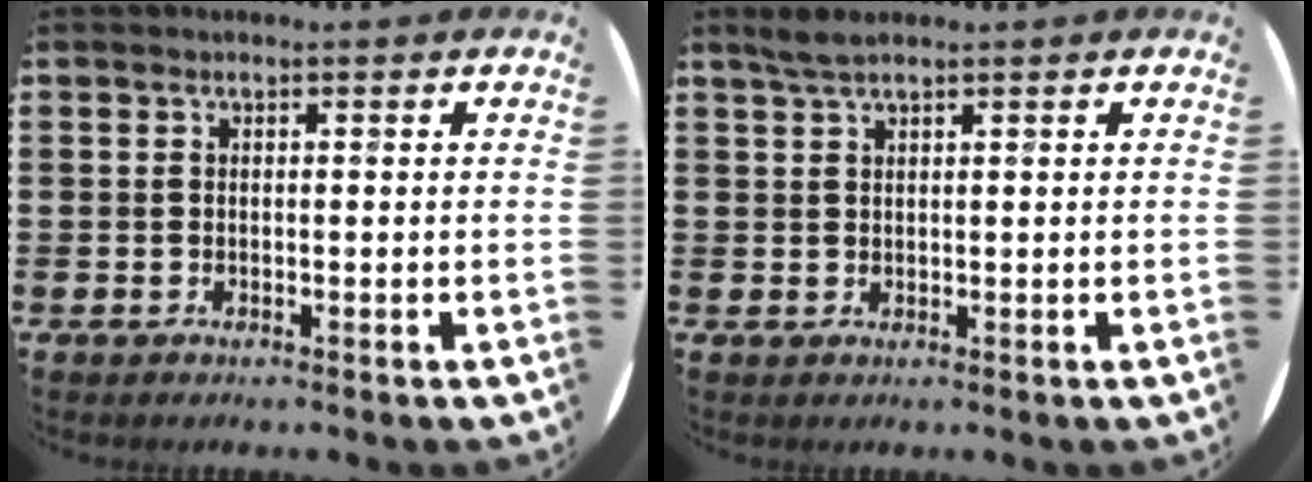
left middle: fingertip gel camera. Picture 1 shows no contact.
{"total": 2.1, "force": [1.7, 0.2, 1.2], "torque": [-0.026, 0.003, 0.030]}